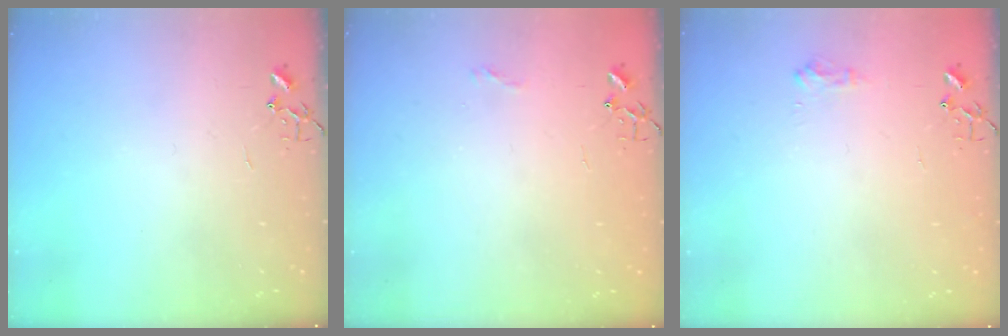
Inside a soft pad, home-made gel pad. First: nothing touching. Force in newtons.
{"total": 6.0, "press": 5.9, "slide": 0.7}
{"total": 8.2, "press": 8.1, "slide": 0.7}